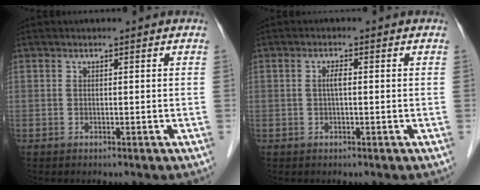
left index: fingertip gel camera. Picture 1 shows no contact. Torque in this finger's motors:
{"motor_torque": [0.29, 0.18, 0.01, 0.01]}